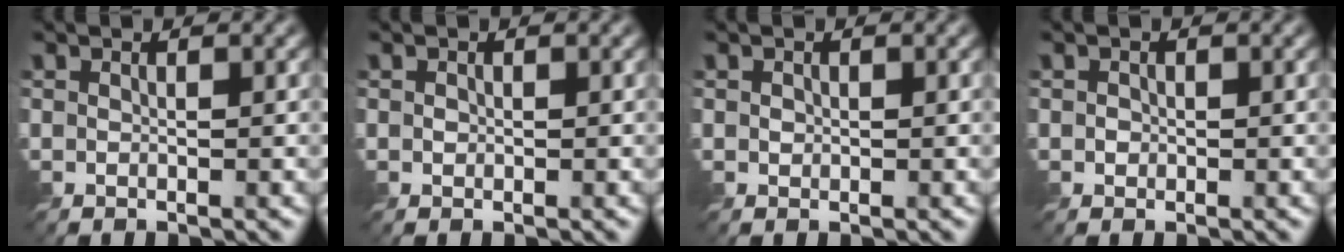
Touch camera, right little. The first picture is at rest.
{"total": 0.5, "force": [0.1, 0.5, 0.1], "torque": [-0.001, -0.002, 0.002]}
{"total": 0.6, "force": [0.1, 0.6, 0.1], "torque": [-0.002, -0.001, 0.002]}
{"total": 0.8, "force": [-0.1, 0.8, 0.1], "torque": [0.000, -0.003, -0.002]}